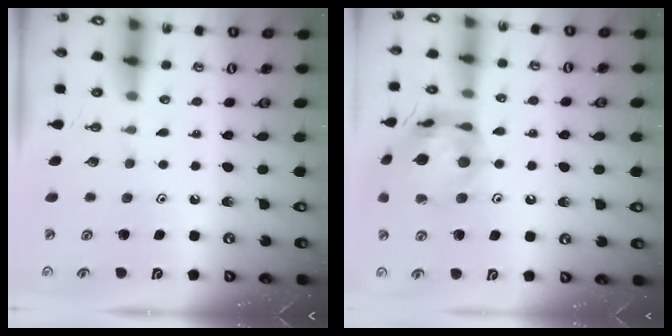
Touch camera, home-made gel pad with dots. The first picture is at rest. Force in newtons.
{"total": 16.6, "press": 16.5, "slide": 1.7}